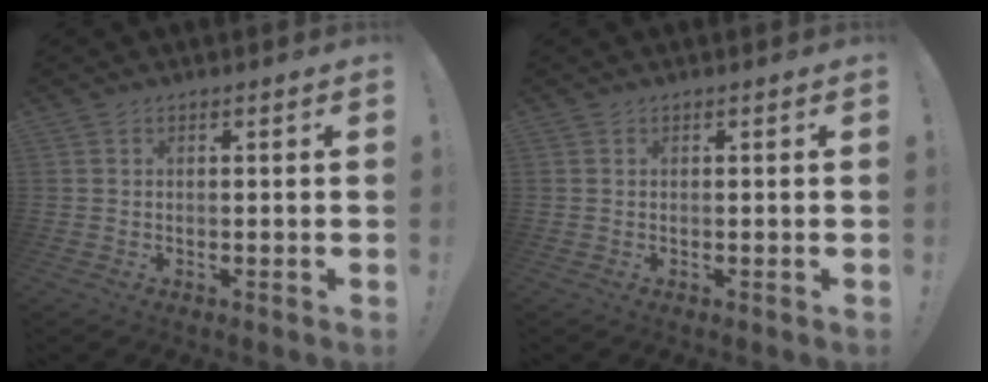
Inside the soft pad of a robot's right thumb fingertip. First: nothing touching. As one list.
[{"total": 0.0}]